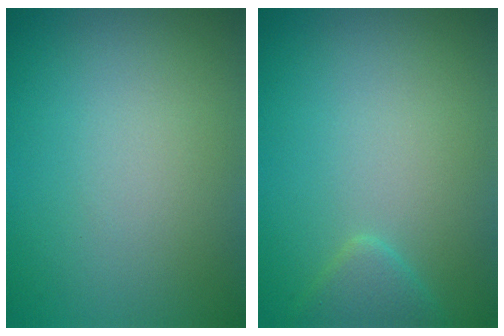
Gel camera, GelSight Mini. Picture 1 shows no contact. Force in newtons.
{"total": 1.8, "press": 1.8, "slide": 0.1}